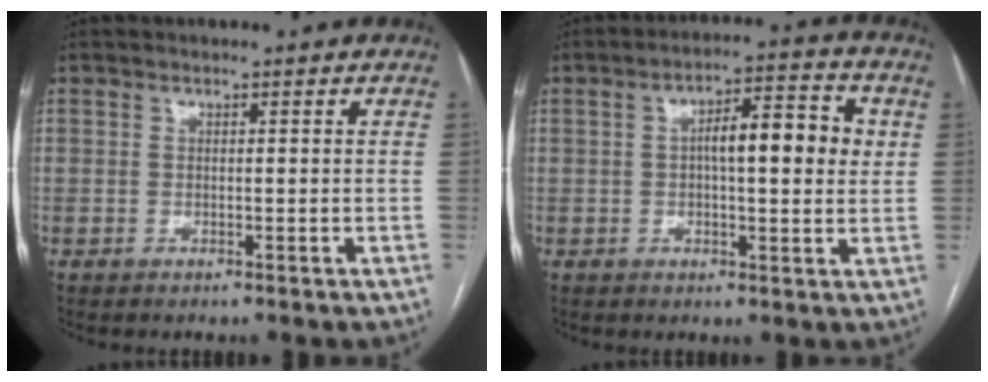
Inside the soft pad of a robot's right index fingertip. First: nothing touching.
{"total": 9.7, "force": [1.5, 2.6, 9.2], "torque": [-0.141, 0.024, 0.018]}